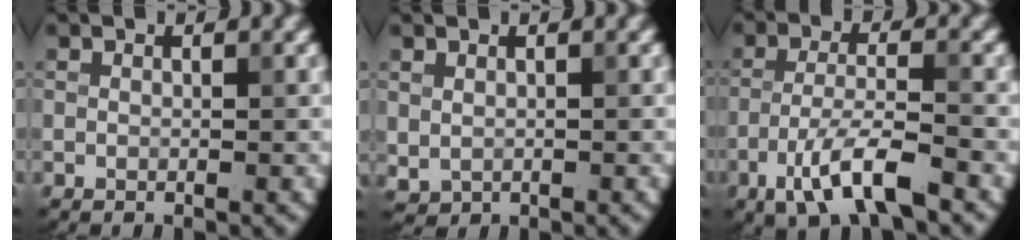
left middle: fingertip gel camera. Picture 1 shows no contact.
{"total": 0.8, "force": [0.3, 0.6, 0.3], "torque": [-0.007, -0.006, 0.012]}
{"total": 6.0, "force": [-3.4, 1.6, 4.7], "torque": [-0.093, -0.001, -0.067]}